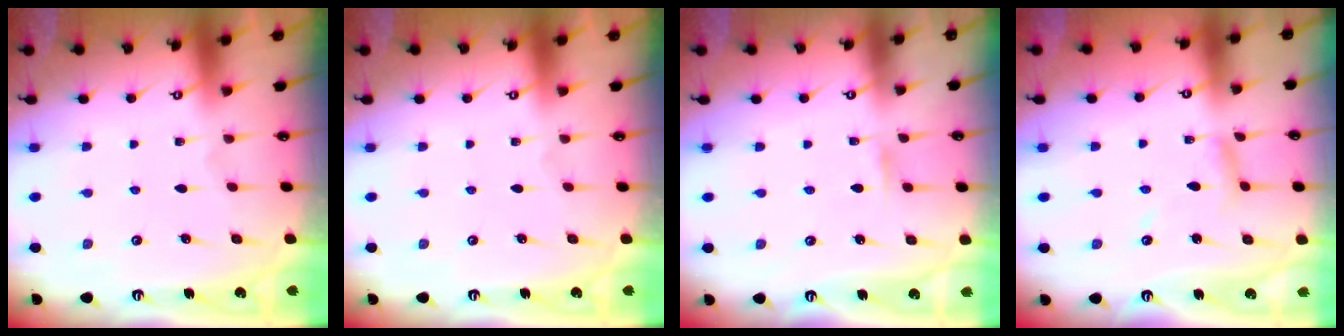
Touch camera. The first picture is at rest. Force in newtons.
{"total": 0.0}
{"total": 1.3, "press": 1.3, "slide": 0.1}
{"total": 6.6, "press": 6.6, "slide": 0.5}